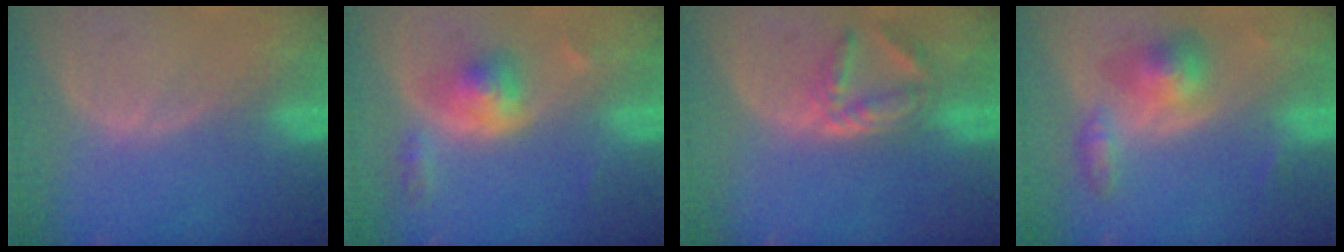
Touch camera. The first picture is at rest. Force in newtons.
{"total": 5.2, "press": 4.9, "slide": 1.9}
{"total": 5.9, "press": 4.9, "slide": 3.2}
{"total": 5.6, "press": 5.3, "slide": 1.6}